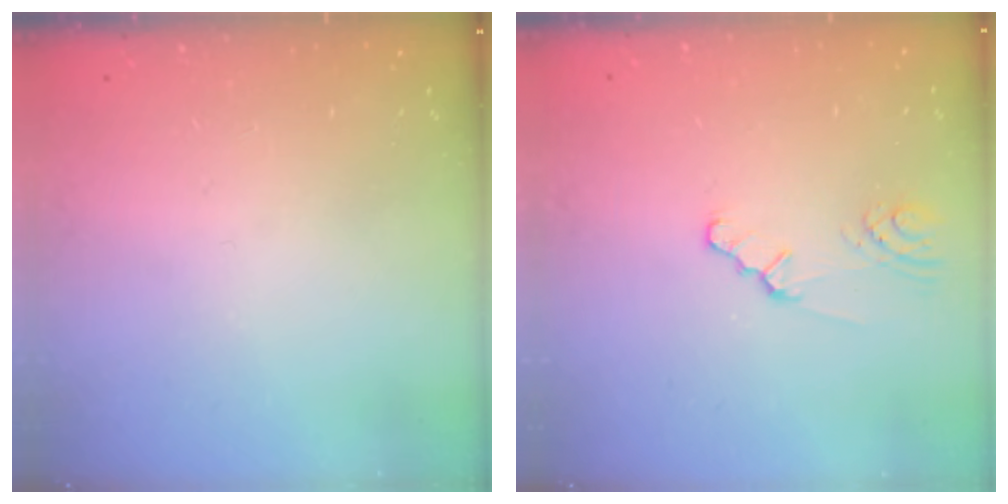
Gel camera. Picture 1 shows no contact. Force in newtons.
{"total": 2.3, "press": 2.3, "slide": 0.4}